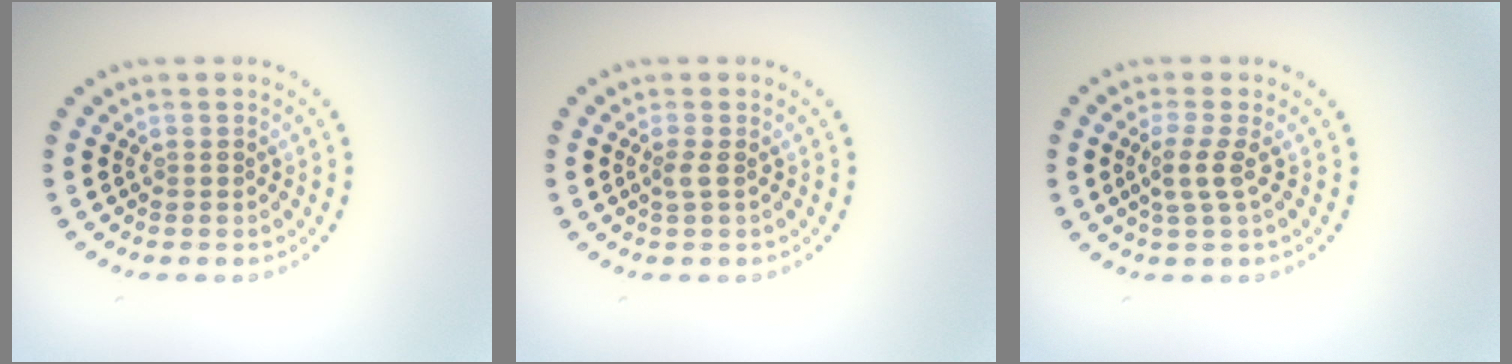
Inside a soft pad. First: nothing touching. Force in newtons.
{"total": 0.9, "press": 0.6, "slide": 0.7}
{"total": 2.0, "press": 1.5, "slide": 1.3}